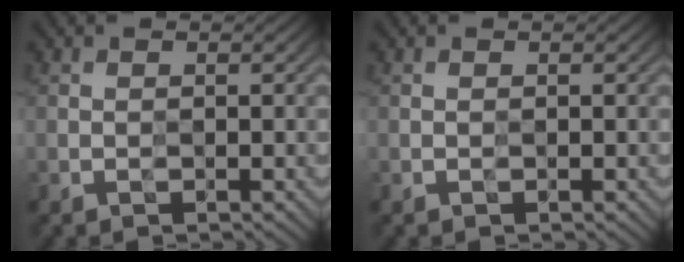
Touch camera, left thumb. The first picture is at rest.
{"total": 0.0}